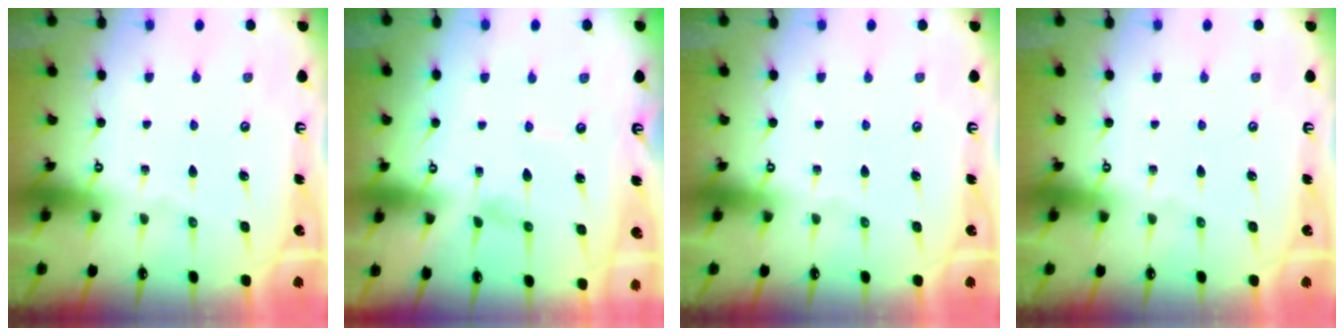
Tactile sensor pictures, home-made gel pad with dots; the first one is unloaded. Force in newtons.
{"total": 0.0}
{"total": 0.0}
{"total": 0.0}